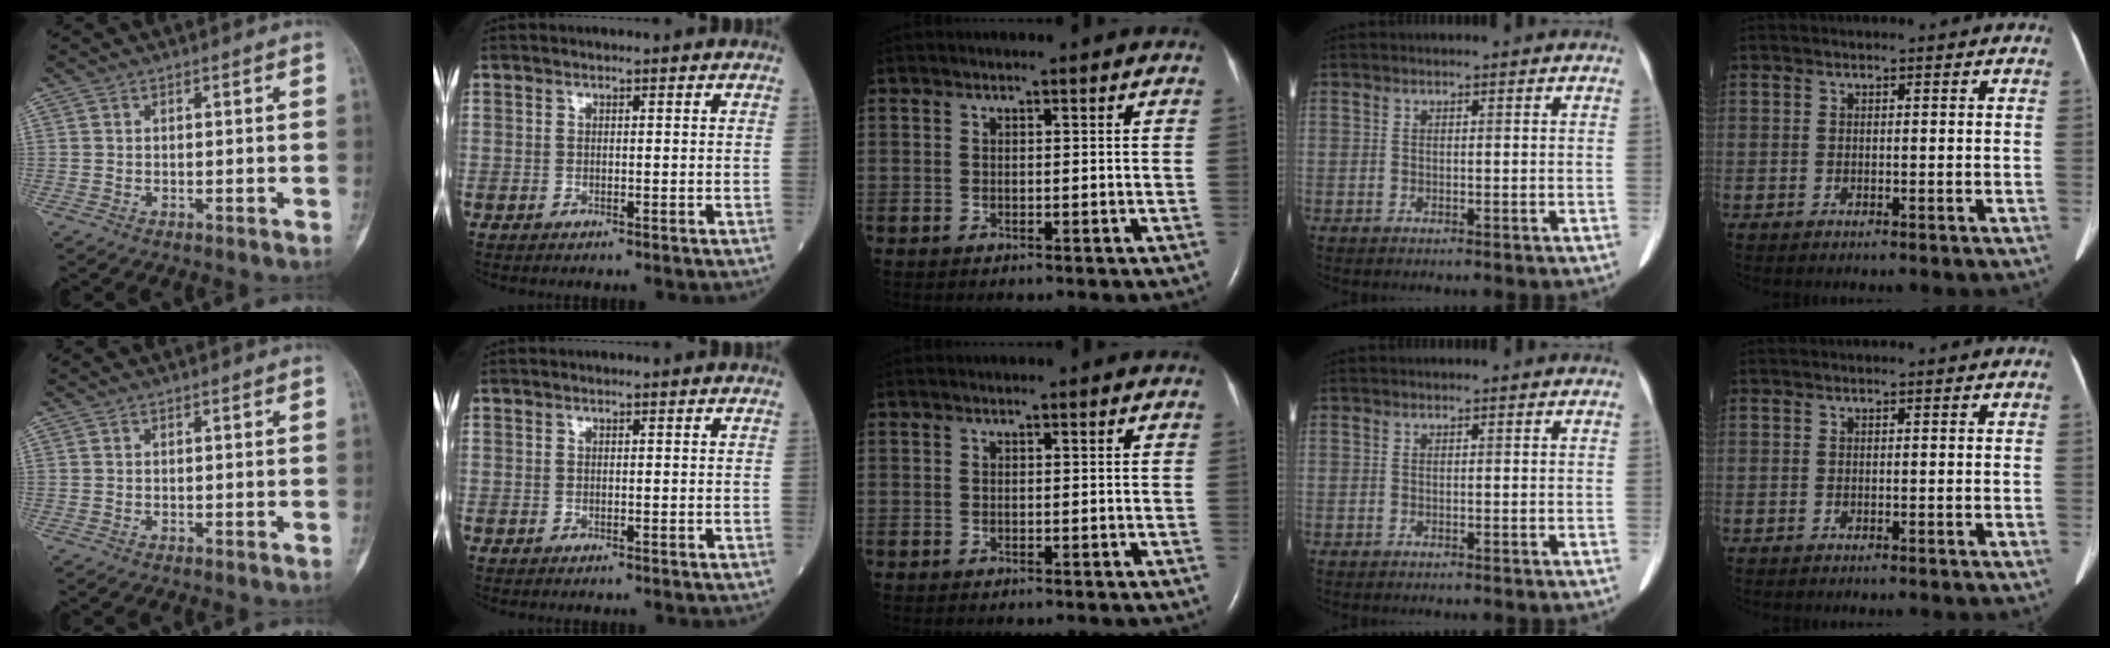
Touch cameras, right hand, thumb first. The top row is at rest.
{}